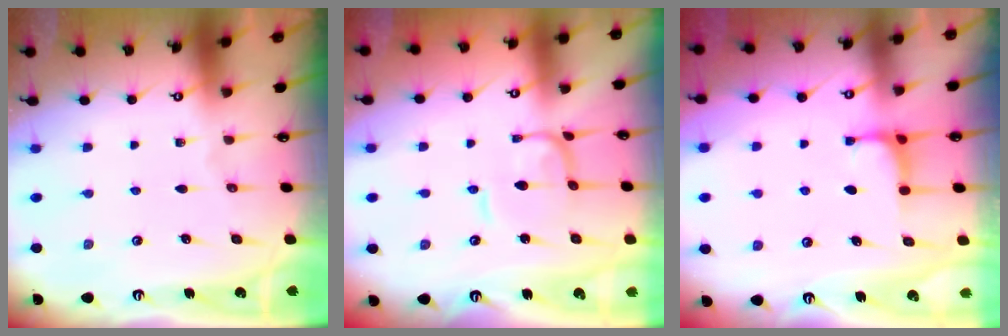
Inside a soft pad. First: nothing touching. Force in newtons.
{"total": 1.0, "press": 0.9, "slide": 0.4}
{"total": 2.6, "press": 2.6, "slide": 0.2}